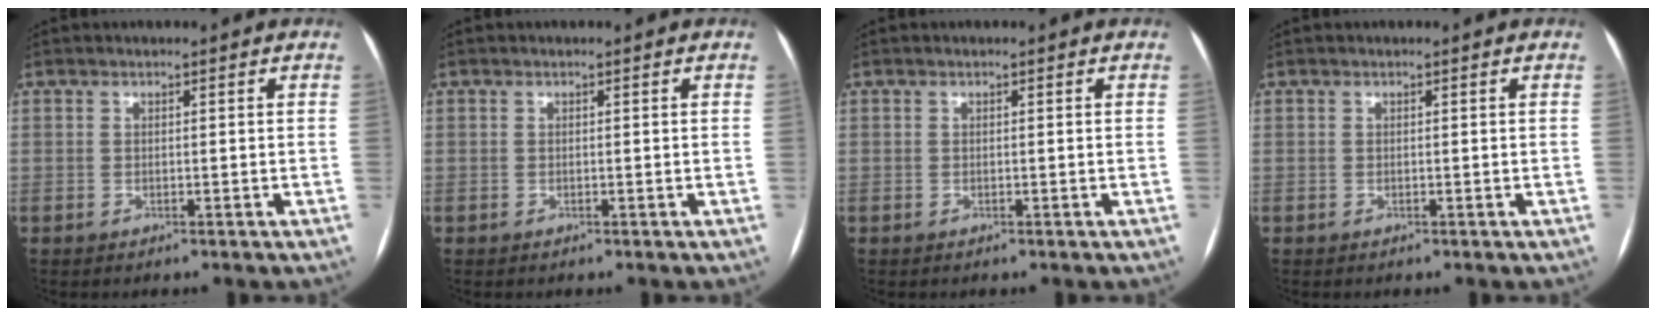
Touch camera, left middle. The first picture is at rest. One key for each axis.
{"total": 0.0}
{"total": 0.0}
{"total": 0.0}